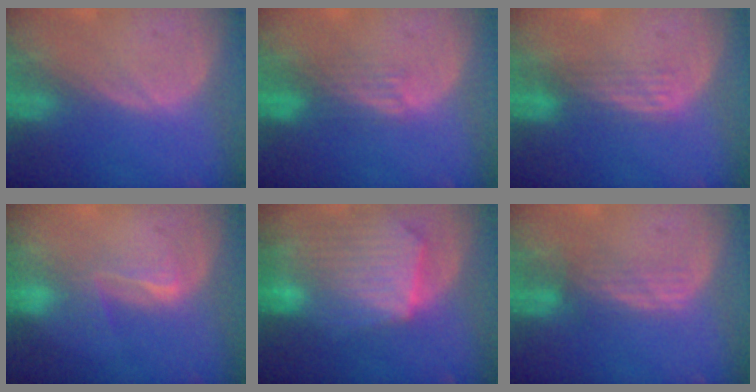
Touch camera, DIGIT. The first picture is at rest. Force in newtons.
{"total": 3.9, "press": 3.1, "slide": 2.3}
{"total": 2.9, "press": 2.7, "slide": 1.2}
{"total": 3.0, "press": 2.7, "slide": 1.5}
{"total": 10.8, "press": 9.4, "slide": 5.2}
{"total": 3.2, "press": 2.6, "slide": 1.9}